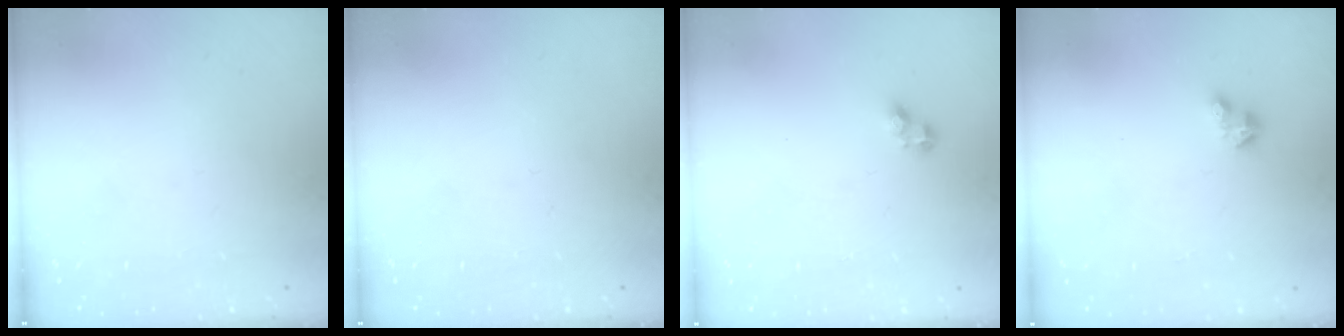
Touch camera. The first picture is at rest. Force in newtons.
{"total": 0.0}
{"total": 2.8, "press": 2.8, "slide": 0.3}
{"total": 2.9, "press": 2.8, "slide": 0.6}